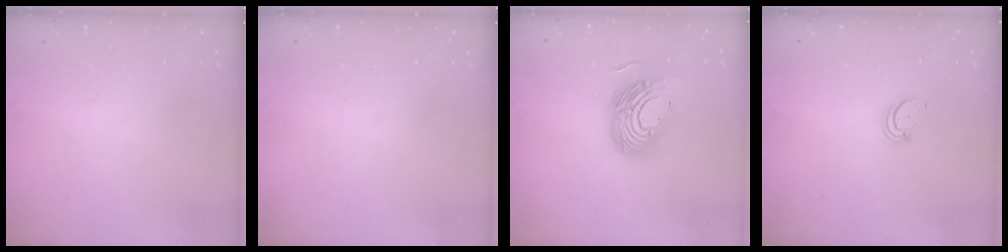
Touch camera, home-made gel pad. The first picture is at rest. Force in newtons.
{"total": 0.0}
{"total": 16.1, "press": 16.0, "slide": 1.8}
{"total": 2.1, "press": 2.1, "slide": 0.2}